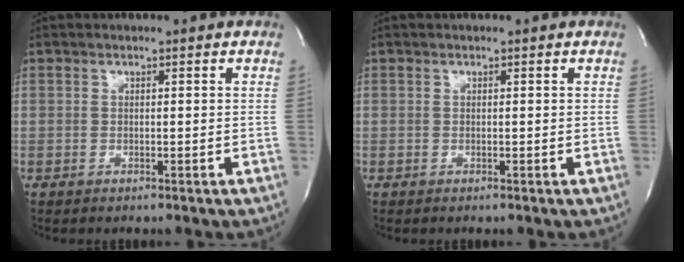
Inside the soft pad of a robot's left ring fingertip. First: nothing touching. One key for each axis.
{"total": 0.0}